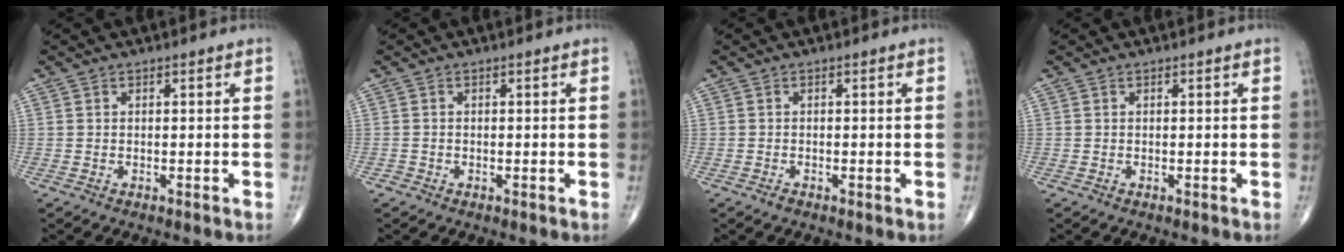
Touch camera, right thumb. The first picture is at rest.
{"total": 0.5, "force": [-0.3, 0.4, 0.0], "torque": [-0.002, 0.002, -0.008]}
{"total": 1.0, "force": [-0.5, 0.4, 0.7], "torque": [-0.012, -0.002, -0.011]}
{"total": 0.0}